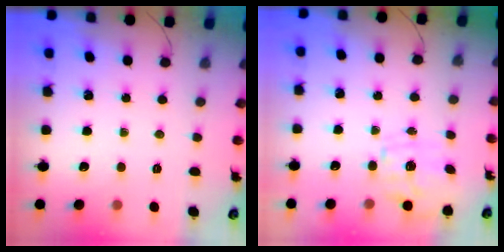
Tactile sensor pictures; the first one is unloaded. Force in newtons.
{"total": 2.2, "press": 2.2, "slide": 0.4}